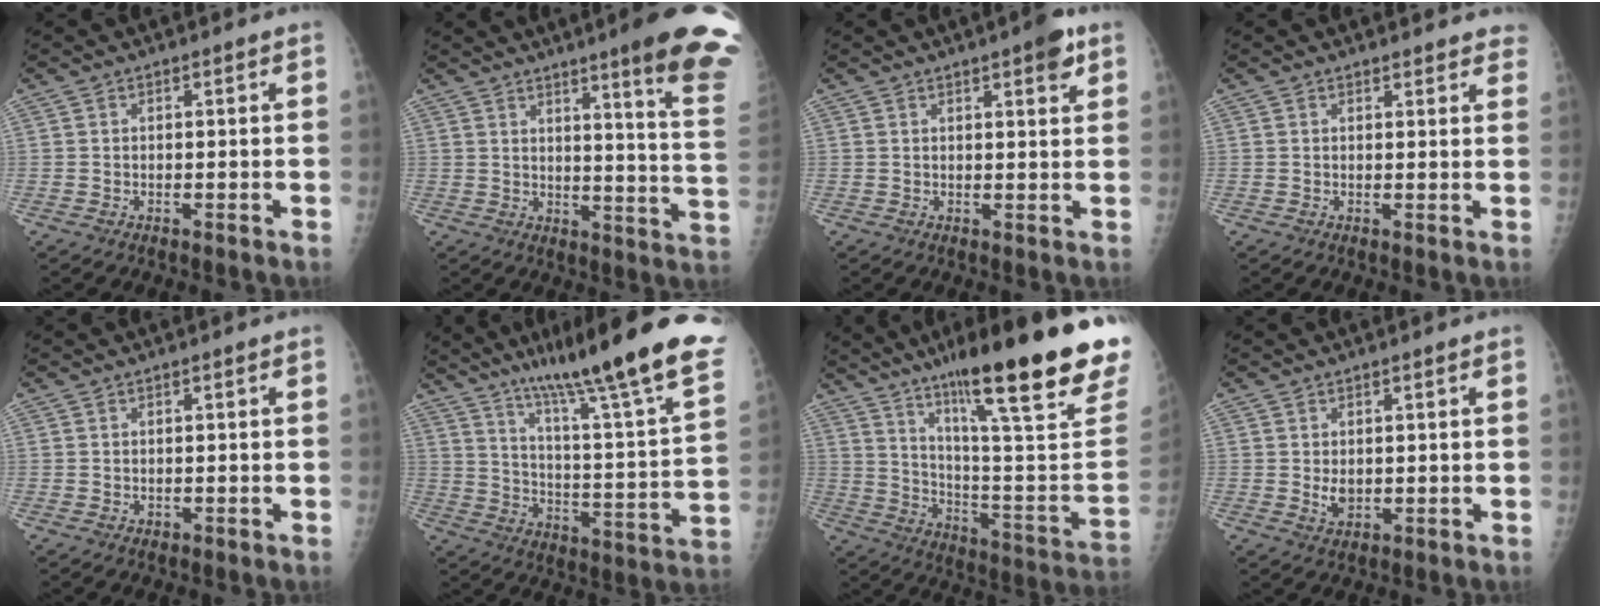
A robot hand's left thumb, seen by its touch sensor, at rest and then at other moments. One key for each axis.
{"total": 18.8, "fx": 12.7, "fy": 0.6, "fz": 13.9, "tx": -0.155, "ty": -0.083, "tz": 0.154}
{"total": 4.6, "fx": 2.8, "fy": 1.1, "fz": 3.5, "tx": -0.040, "ty": -0.011, "tz": 0.032}
{"total": 6.1, "fx": 5.6, "fy": 1.8, "fz": 1.6, "tx": 0.016, "ty": -0.017, "tz": 0.047}
{"total": 0.6, "fx": 0.3, "fy": 0.4, "fz": 0.4, "tx": -0.003, "ty": -0.001, "tz": 0.004}
{"total": 29.0, "fx": 20.2, "fy": 3.2, "fz": 20.6, "tx": -0.289, "ty": -0.077, "tz": 0.297}
{"total": 32.0, "fx": 20.2, "fy": 4.2, "fz": 24.5, "tx": -0.319, "ty": -0.075, "tz": 0.306}
{"total": 2.7, "fx": 0.5, "fy": 1.7, "fz": 2.1, "tx": -0.030, "ty": -0.008, "tz": 0.015}